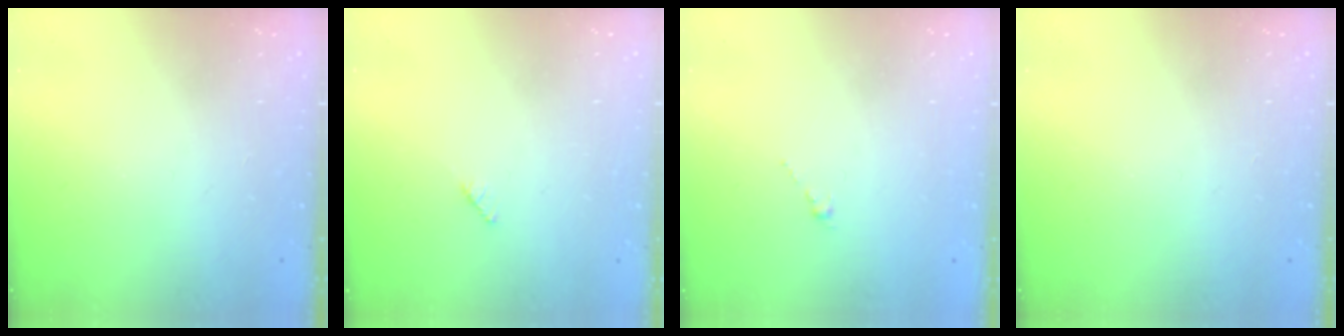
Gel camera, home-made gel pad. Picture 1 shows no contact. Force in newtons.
{"total": 1.9, "press": 1.9, "slide": 0.3}
{"total": 0.0}
{"total": 0.0}